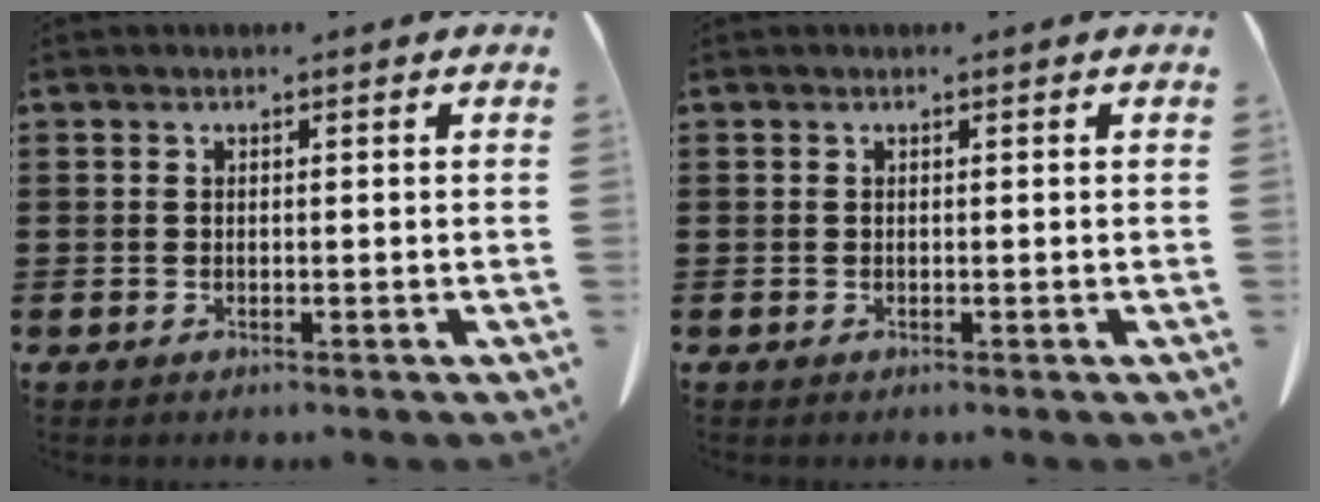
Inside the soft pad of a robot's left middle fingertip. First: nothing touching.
{"total": 0.0}